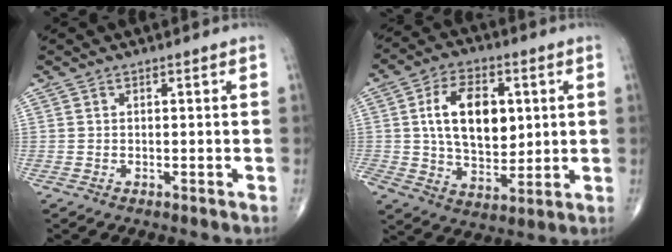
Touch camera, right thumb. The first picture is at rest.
{"total": 14.6, "force": [2.5, 9.0, 11.3], "torque": [-0.163, -0.004, 0.046]}